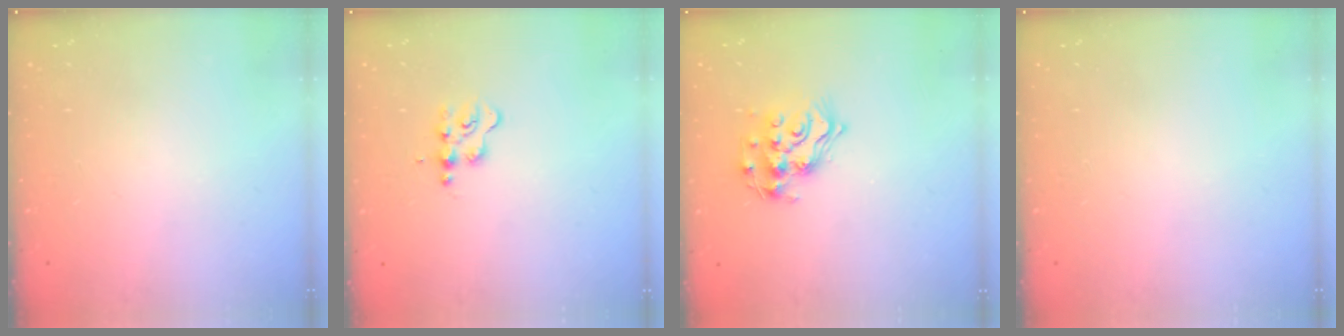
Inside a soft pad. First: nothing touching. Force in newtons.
{"total": 2.4, "press": 2.4, "slide": 0.3}
{"total": 12.6, "press": 12.6, "slide": 0.9}
{"total": 0.0}